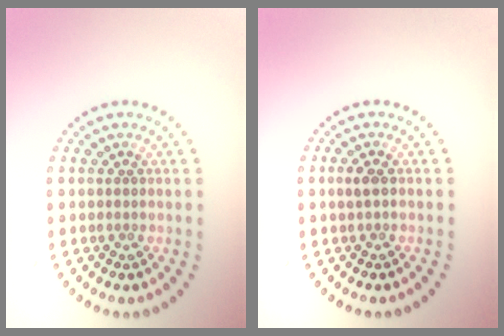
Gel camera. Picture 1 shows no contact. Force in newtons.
{"total": 1.1, "press": 1.1, "slide": 0.2}